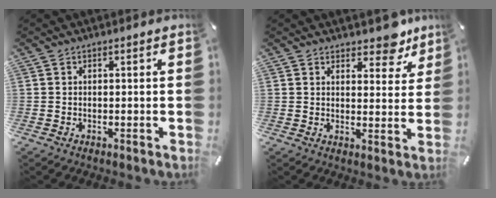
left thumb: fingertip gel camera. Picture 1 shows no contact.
{"total": 7.9, "force": [6.4, 3.9, 2.6], "torque": [-0.008, -0.051, 0.109]}